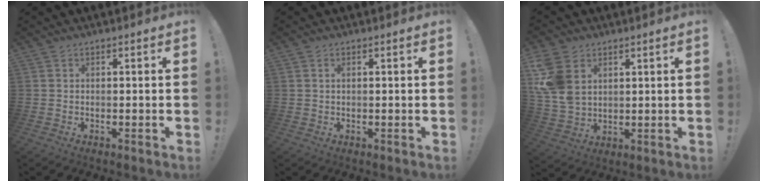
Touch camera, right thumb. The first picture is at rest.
{"total": 0.7, "force": [0.3, 0.3, 0.5], "torque": [-0.012, 0.001, 0.005]}
{"total": 12.0, "force": [4.5, 8.7, 7.1], "torque": [-0.153, -0.011, 0.092]}